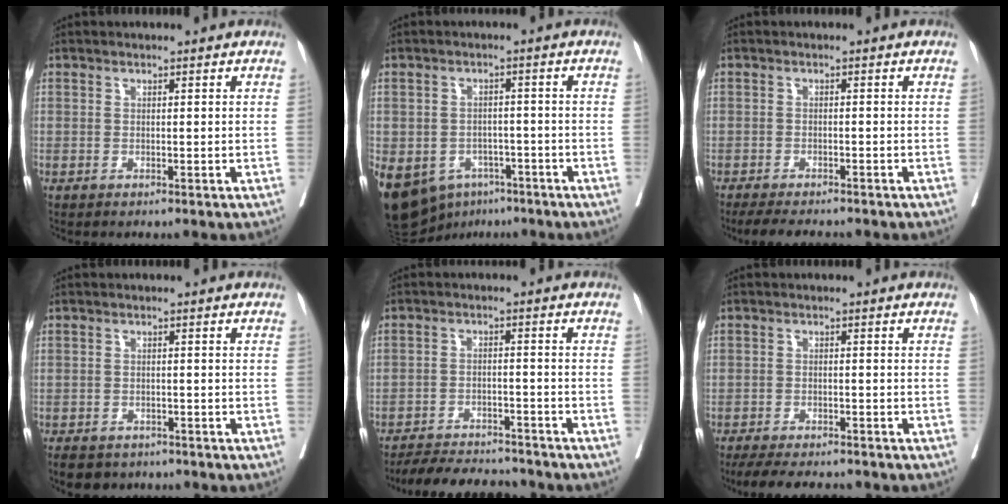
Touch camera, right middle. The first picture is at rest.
{"total": 19.9, "force": [-10.0, 14.6, 9.1], "torque": [-0.266, -0.008, -0.135]}
{"total": 6.5, "force": [-5.7, 1.7, 2.7], "torque": [-0.034, -0.008, -0.084]}
{"total": 6.3, "force": [-5.2, 3.2, 1.6], "torque": [-0.021, 0.001, -0.069]}
{"total": 11.0, "force": [-10.4, 2.3, 2.8], "torque": [-0.038, 0.004, -0.149]}
{"total": 8.8, "force": [-7.8, 2.1, 3.5], "torque": [-0.047, -0.011, -0.113]}